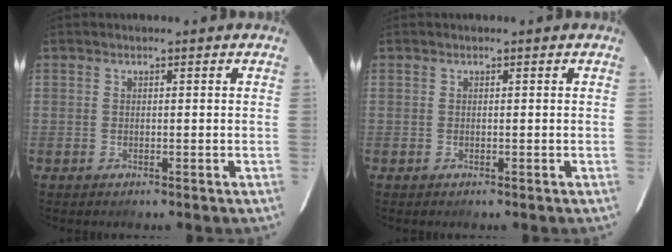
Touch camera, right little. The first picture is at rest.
{"total": 0.0}